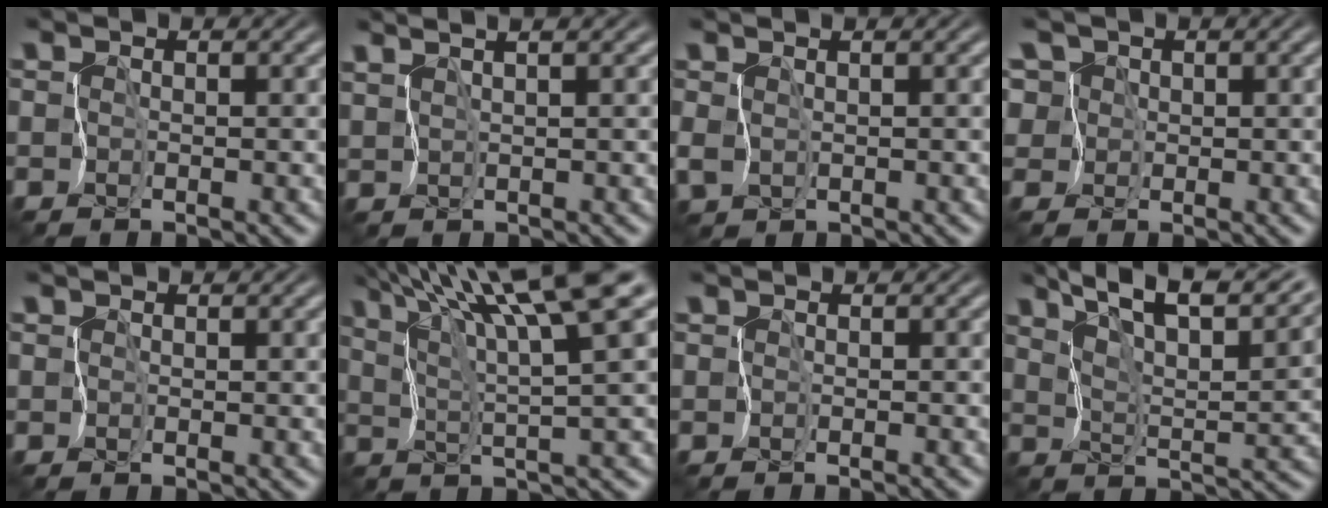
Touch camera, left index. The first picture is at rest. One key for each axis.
{"total": 3.9, "fx": 3.0, "fy": 0.5, "fz": 2.5, "tx": -0.042, "ty": 0.021, "tz": 0.040}
{"total": 1.4, "fx": 0.7, "fy": 0.6, "fz": 1.1, "tx": -0.034, "ty": 0.000, "tz": 0.014}
{"total": 5.5, "fx": 2.6, "fy": 4.5, "fz": 2.0, "tx": -0.050, "ty": 0.025, "tz": 0.022}
{"total": 0.0}
{"total": 10.9, "fx": 6.7, "fy": 1.2, "fz": 8.5, "tx": -0.132, "ty": 0.019, "tz": 0.113}
{"total": 0.8, "fx": -0.6, "fy": 0.0, "fz": -0.4, "tx": 0.016, "ty": -0.010, "tz": -0.015}
{"total": 10.8, "fx": 9.0, "fy": 2.2, "fz": 5.6, "tx": -0.093, "ty": 0.014, "tz": 0.106}